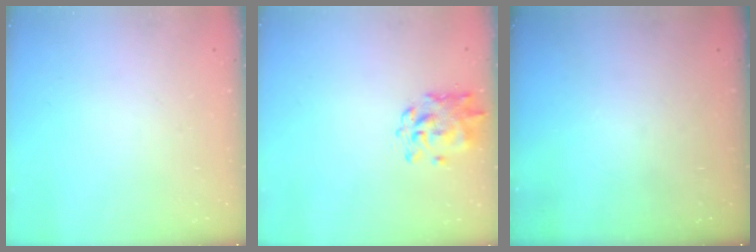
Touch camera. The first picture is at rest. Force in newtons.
{"total": 1.2, "press": 1.2, "slide": 0.1}
{"total": 0.0}